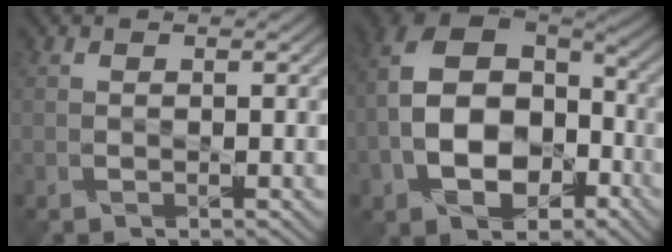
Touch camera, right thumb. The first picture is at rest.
{"total": 14.8, "force": [-3.4, 10.1, 10.1], "torque": [-0.210, -0.009, -0.051]}